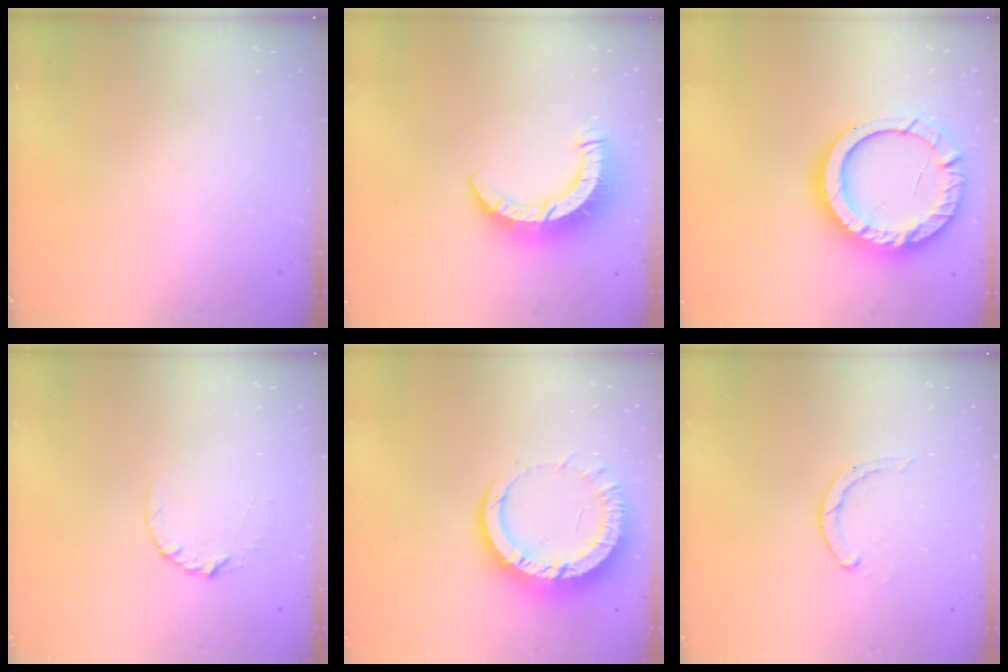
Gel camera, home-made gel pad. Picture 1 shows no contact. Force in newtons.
{"total": 9.4, "press": 9.3, "slide": 0.9}
{"total": 19.7, "press": 19.6, "slide": 1.7}
{"total": 3.7, "press": 3.7, "slide": 0.5}
{"total": 12.4, "press": 12.4, "slide": 1.2}
{"total": 2.3, "press": 2.3, "slide": 0.3}